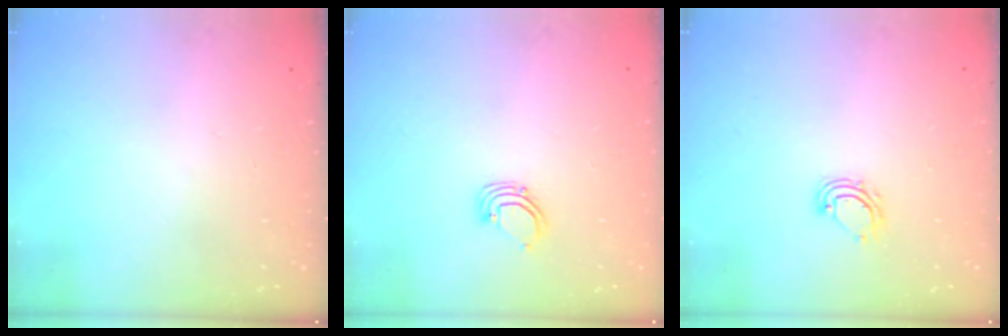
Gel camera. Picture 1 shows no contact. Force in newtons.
{"total": 3.2, "press": 3.2, "slide": 0.2}
{"total": 5.4, "press": 5.4, "slide": 0.3}